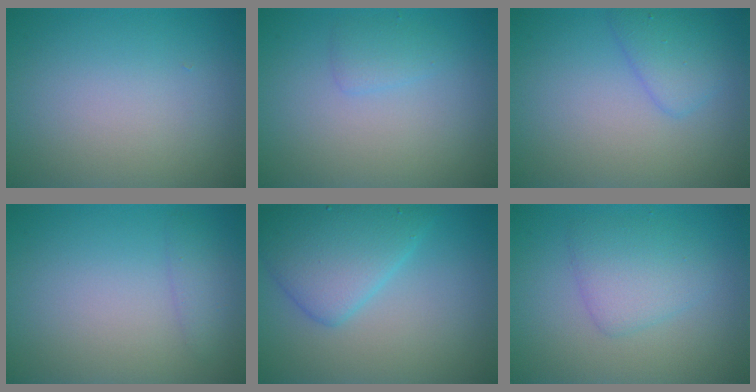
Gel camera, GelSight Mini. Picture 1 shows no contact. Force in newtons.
{"total": 1.2, "press": 1.2, "slide": 0.1}
{"total": 2.4, "press": 2.4, "slide": 0.2}
{"total": 1.3, "press": 1.3, "slide": 0.0}
{"total": 5.2, "press": 5.2, "slide": 0.2}
{"total": 2.9, "press": 2.9, "slide": 0.1}